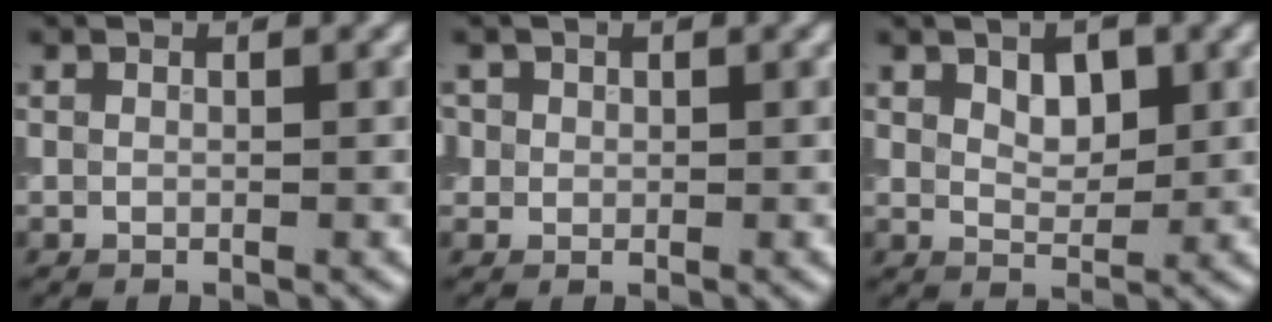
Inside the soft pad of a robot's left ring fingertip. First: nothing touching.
{"total": 1.6, "force": [0.6, 1.4, 0.5], "torque": [-0.004, 0.002, 0.009]}
{"total": 2.7, "force": [1.1, 1.6, 1.9], "torque": [-0.029, 0.000, 0.021]}